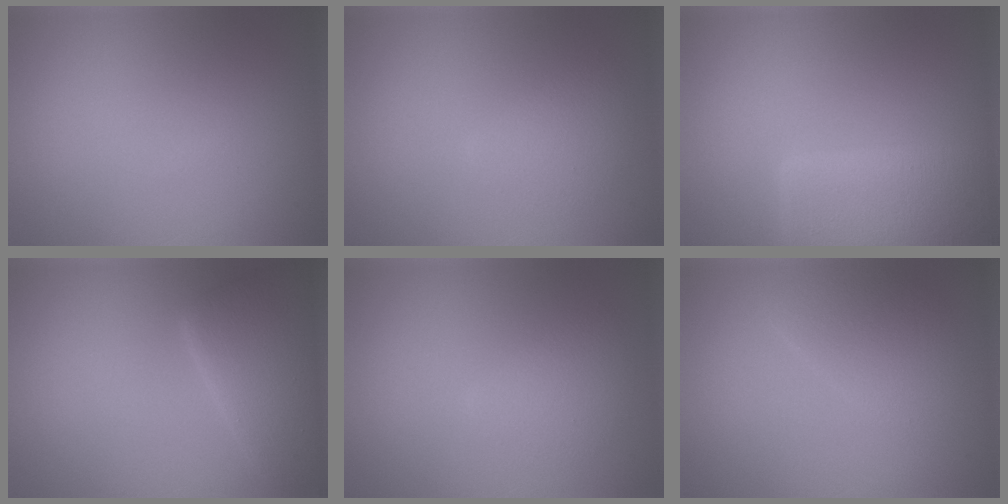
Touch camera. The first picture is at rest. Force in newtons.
{"total": 2.0, "press": 2.0, "slide": 0.1}
{"total": 6.3, "press": 6.3, "slide": 0.4}
{"total": 5.4, "press": 5.4, "slide": 0.1}
{"total": 2.0, "press": 2.0, "slide": 0.1}
{"total": 2.5, "press": 2.5, "slide": 0.1}